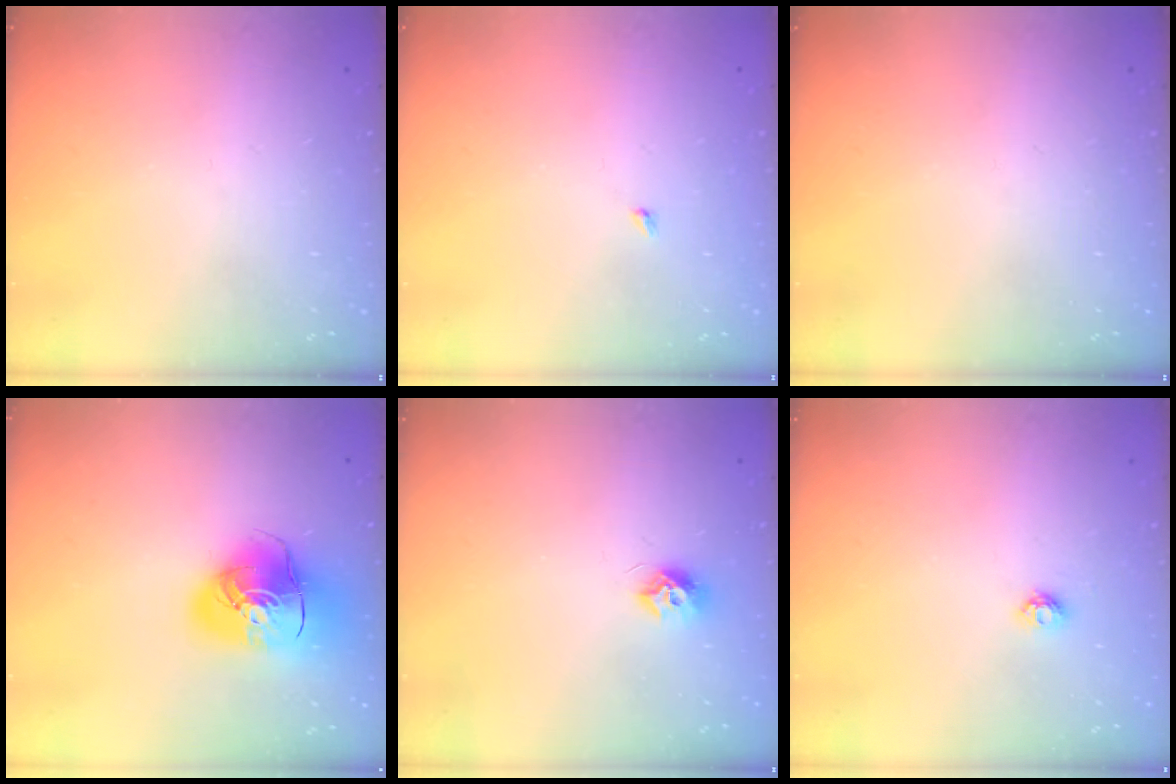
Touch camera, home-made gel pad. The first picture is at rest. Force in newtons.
{"total": 1.9, "press": 1.9, "slide": 0.3}
{"total": 0.0}
{"total": 15.4, "press": 15.2, "slide": 2.3}
{"total": 7.3, "press": 7.3, "slide": 0.3}
{"total": 3.6, "press": 3.5, "slide": 0.3}